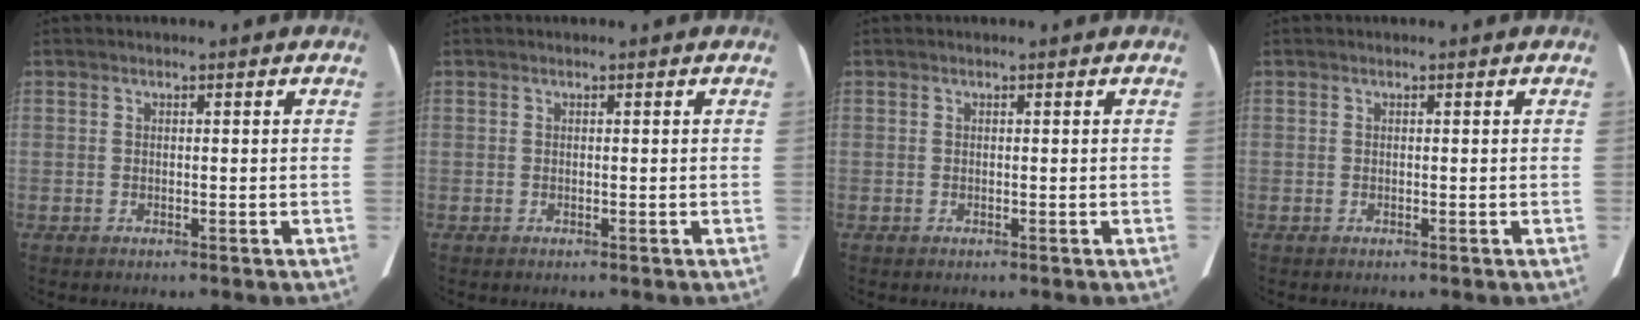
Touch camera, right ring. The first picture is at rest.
{"total": 0.0}
{"total": 0.0}
{"total": 0.0}